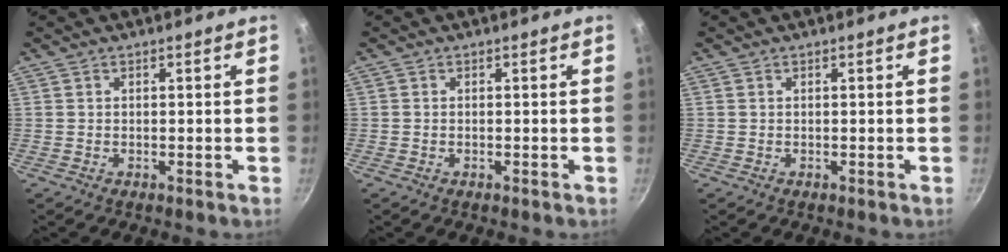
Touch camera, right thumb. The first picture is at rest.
{"total": 0.0}
{"total": 0.0}